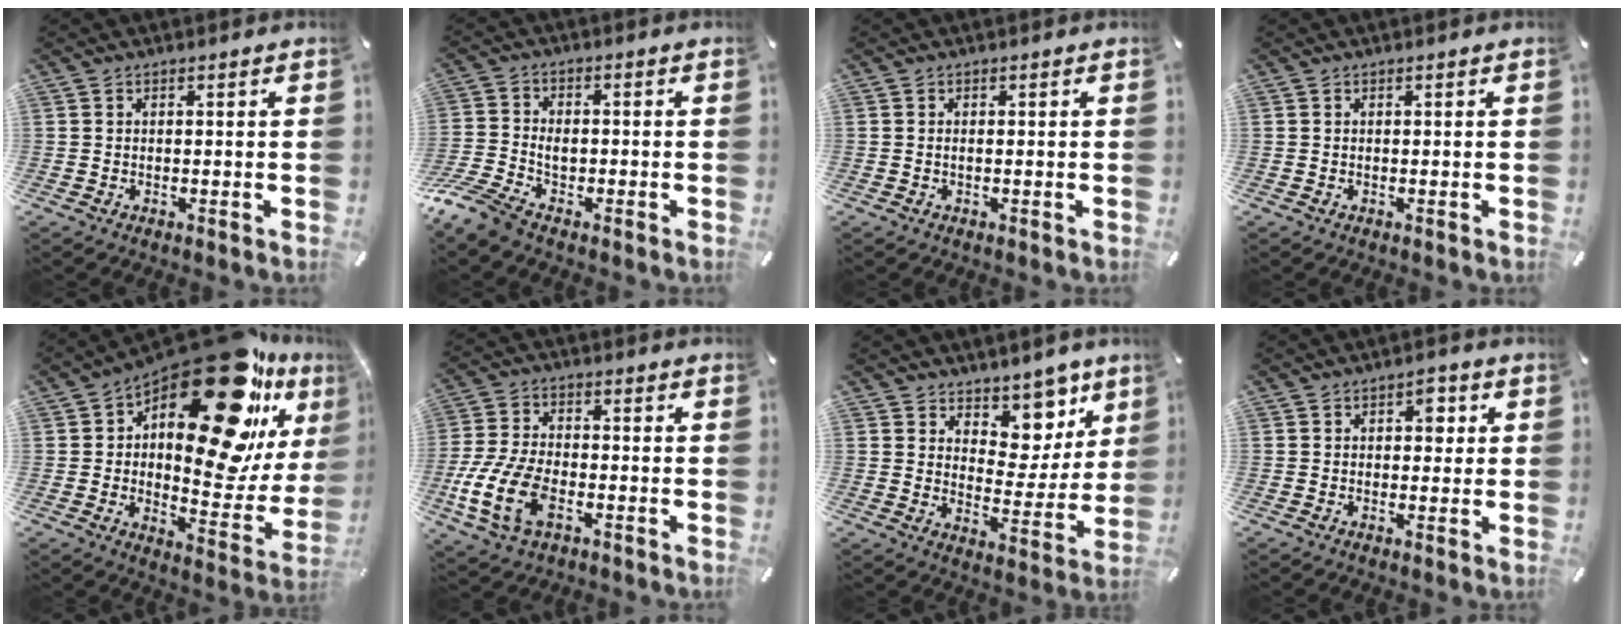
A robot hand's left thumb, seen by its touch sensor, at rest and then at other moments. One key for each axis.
{"total": 7.2, "fx": -3.8, "fy": 4.3, "fz": 4.3, "tx": -0.100, "ty": 0.008, "tz": -0.073}
{"total": 0.6, "fx": -0.2, "fy": 0.2, "fz": 0.6, "tx": -0.012, "ty": -0.002, "tz": -0.003}
{"total": 0.0}
{"total": 30.8, "fx": 16.5, "fy": 13.3, "fz": 22.3, "tx": -0.299, "ty": -0.125, "tz": 0.276}
{"total": 12.9, "fx": -5.1, "fy": 7.6, "fz": 9.0, "tx": -0.201, "ty": 0.009, "tz": -0.092}
{"total": 9.9, "fx": 7.4, "fy": 6.4, "fz": 2.0, "tx": -0.012, "ty": -0.081, "tz": 0.132}
{"total": 3.5, "fx": 0.8, "fy": 2.3, "fz": 2.5, "tx": -0.021, "ty": -0.002, "tz": 0.003}